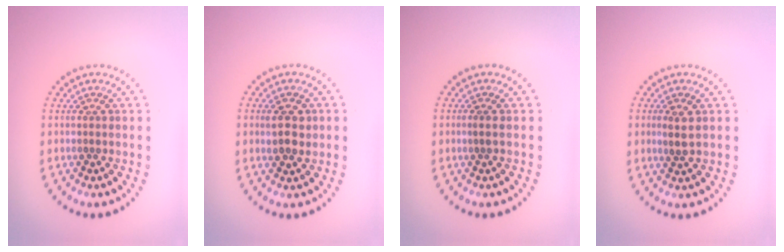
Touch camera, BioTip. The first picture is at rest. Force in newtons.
{"total": 2.6, "press": 2.6, "slide": 0.6}
{"total": 0.6, "press": 0.2, "slide": 0.5}
{"total": 1.9, "press": 1.8, "slide": 0.6}